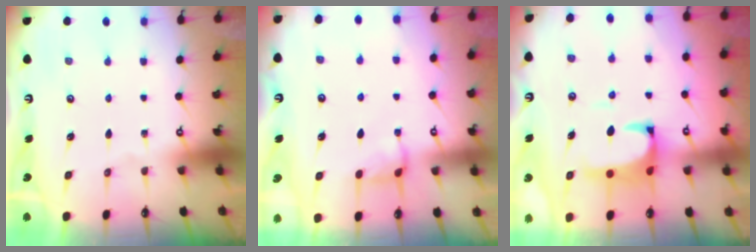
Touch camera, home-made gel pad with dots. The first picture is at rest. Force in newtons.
{"total": 2.2, "press": 2.1, "slide": 0.6}
{"total": 3.5, "press": 3.3, "slide": 1.2}